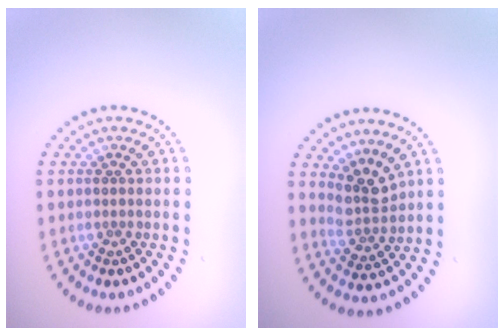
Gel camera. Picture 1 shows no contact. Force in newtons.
{"total": 3.1, "press": 2.2, "slide": 2.1}